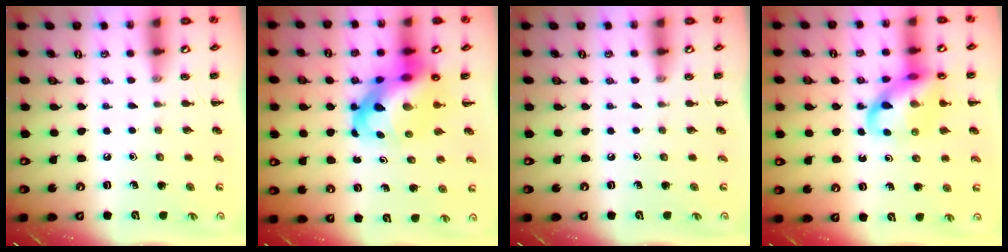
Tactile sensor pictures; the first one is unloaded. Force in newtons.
{"total": 15.4, "press": 14.8, "slide": 4.3}
{"total": 0.0}
{"total": 14.4, "press": 14.2, "slide": 2.3}